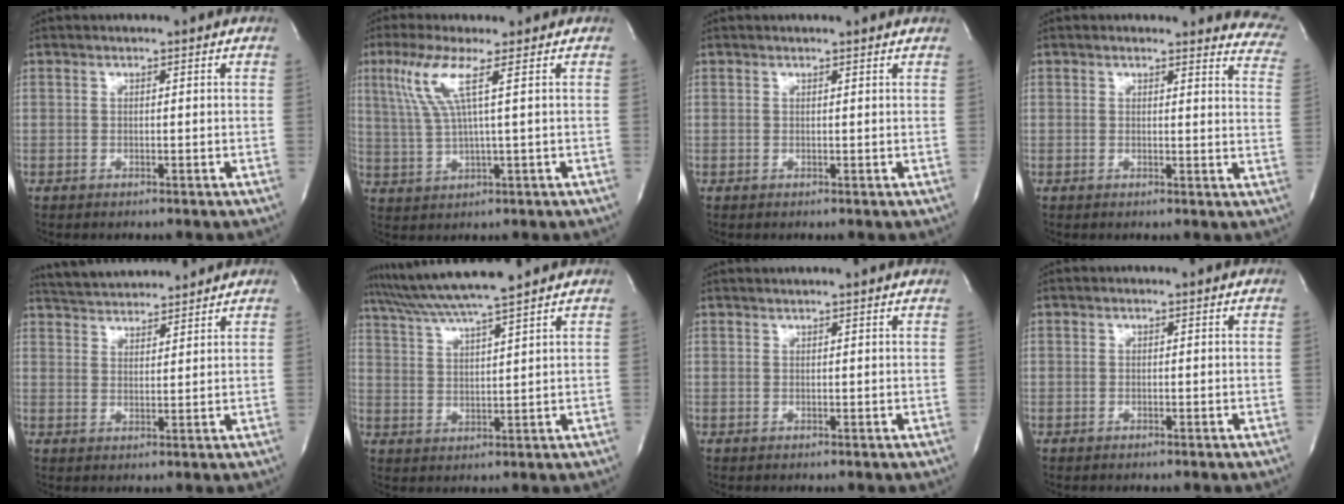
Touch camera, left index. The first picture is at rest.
{"total": 6.4, "force": [2.5, -0.6, 5.9], "torque": [-0.134, -0.001, 0.056]}
{"total": 3.2, "force": [3.0, 0.1, 1.1], "torque": [-0.018, 0.008, 0.027]}
{"total": 11.2, "force": [10.9, 2.3, 1.8], "torque": [0.020, -0.084, 0.070]}
{"total": 8.9, "force": [8.6, 0.9, 2.2], "torque": [-0.047, 0.018, 0.140]}
{"total": 9.2, "force": [8.0, -1.7, 4.1], "torque": [-0.081, 0.011, 0.142]}
{"total": 2.2, "force": [2.0, -0.6, 0.7], "torque": [-0.014, 0.010, 0.029]}
{"total": 0.0}